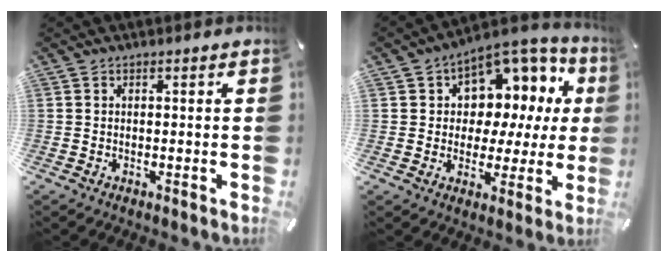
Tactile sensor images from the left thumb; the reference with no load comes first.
{"total": 9.3, "force": [4.6, 7.2, 3.9], "torque": [-0.059, -0.053, 0.086]}